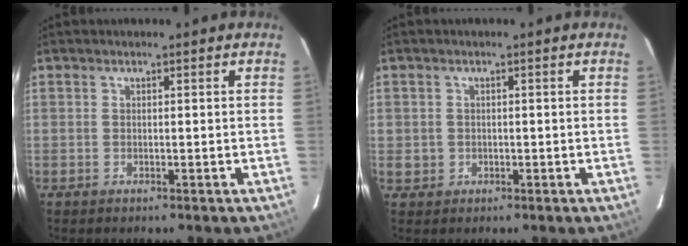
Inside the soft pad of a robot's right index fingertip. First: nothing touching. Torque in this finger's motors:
{"motor_torque": [0.09, -0.04, -0.02, 0.00]}